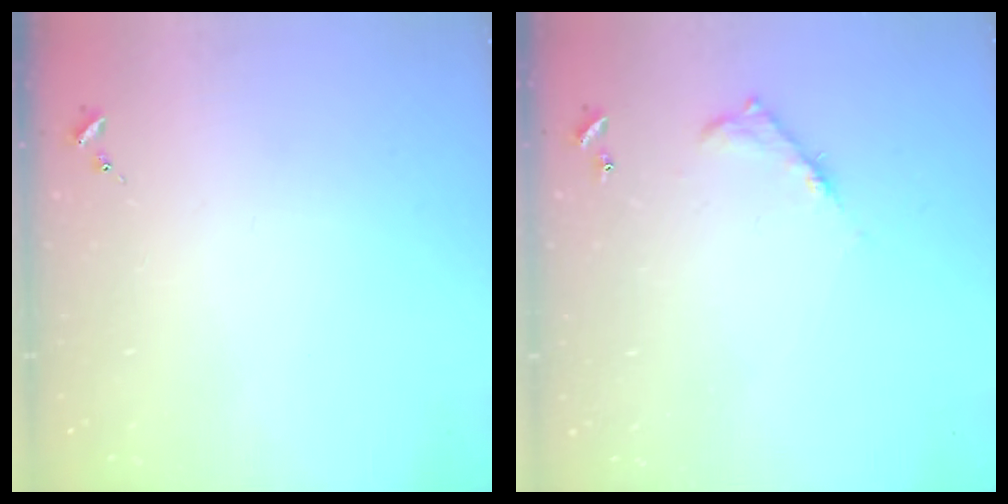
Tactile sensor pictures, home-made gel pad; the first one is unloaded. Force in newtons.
{"total": 7.1, "press": 7.1, "slide": 0.5}